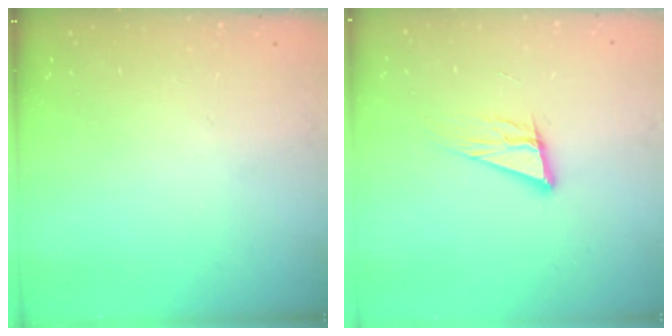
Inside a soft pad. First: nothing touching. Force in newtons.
{"total": 12.2, "press": 11.7, "slide": 3.4}